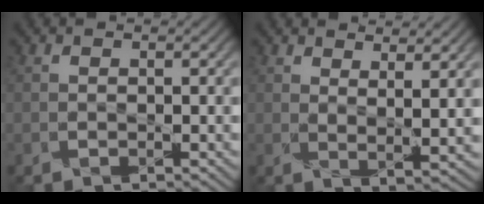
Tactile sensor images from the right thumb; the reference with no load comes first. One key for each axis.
{"total": 3.8, "fx": 3.2, "fy": 0.4, "fz": 2.0, "tx": -0.040, "ty": 0.001, "tz": 0.063}